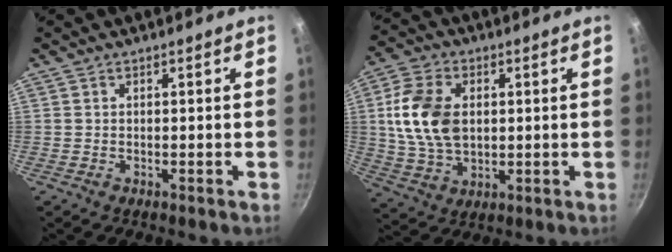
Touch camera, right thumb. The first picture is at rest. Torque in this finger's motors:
{"motor_torque": [1.09, 1.09, 1.41, 0.40, 0.17]}